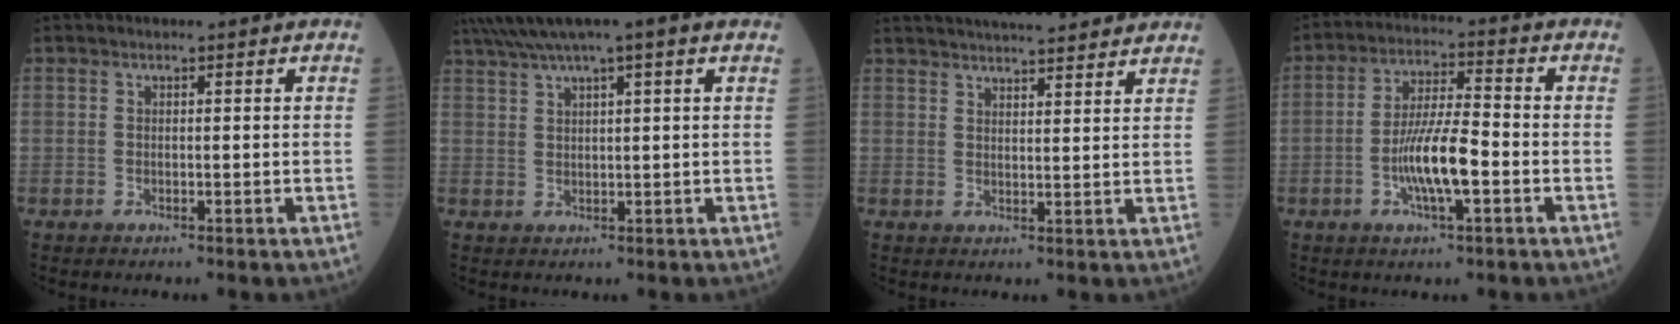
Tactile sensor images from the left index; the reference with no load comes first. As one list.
[{"total": 8.5, "force": [6.1, 0.1, 5.9], "torque": [-0.109, 0.045, 0.100]}, {"total": 15.0, "force": [13.5, 2.2, 6.1], "torque": [-0.090, 0.030, 0.185]}, {"total": 8.8, "force": [-2.7, 1.4, 8.2], "torque": [-0.161, -0.001, -0.055]}]